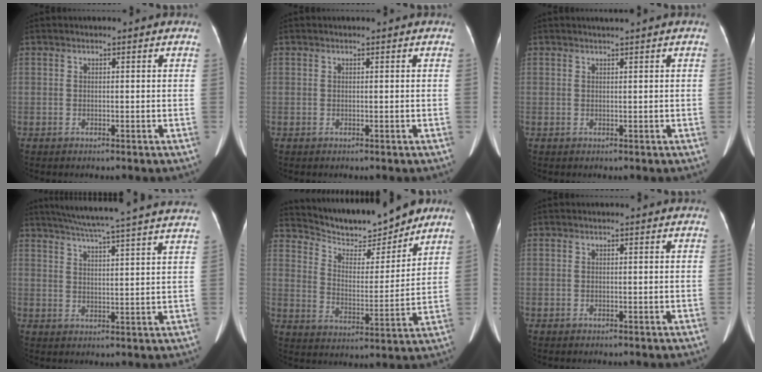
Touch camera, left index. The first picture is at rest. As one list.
[{"total": 0.0}, {"total": 0.5, "force": [0.4, -0.2, 0.3], "torque": [-0.006, -0.002, 0.014]}, {"total": 21.8, "force": [19.3, -0.7, 10.1], "torque": [-0.165, -0.006, 0.249]}, {"total": 14.0, "force": [13.0, 2.5, 4.6], "torque": [-0.081, -0.008, 0.211]}, {"total": 0.0}]